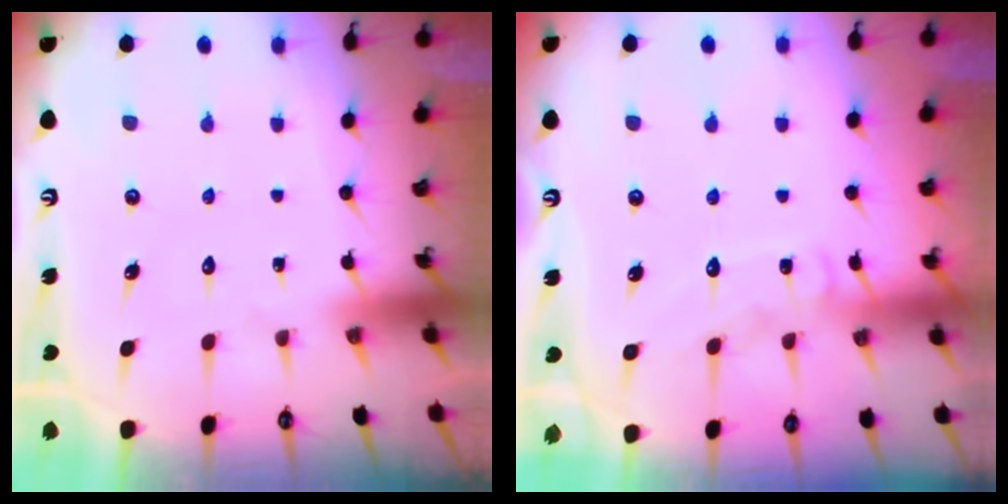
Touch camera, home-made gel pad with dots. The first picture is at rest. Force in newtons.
{"total": 8.5, "press": 8.5, "slide": 0.6}